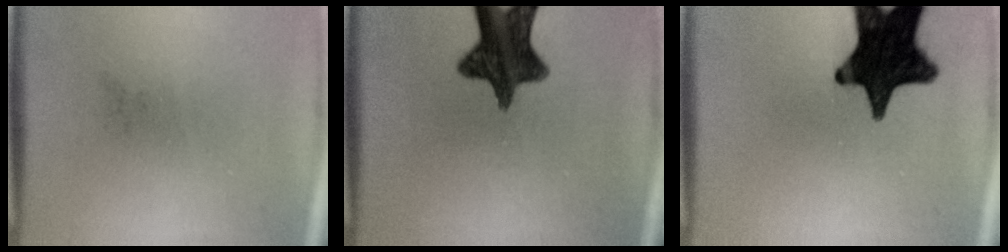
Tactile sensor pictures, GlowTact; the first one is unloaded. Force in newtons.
{"total": 12.3}
{"total": 17.9}